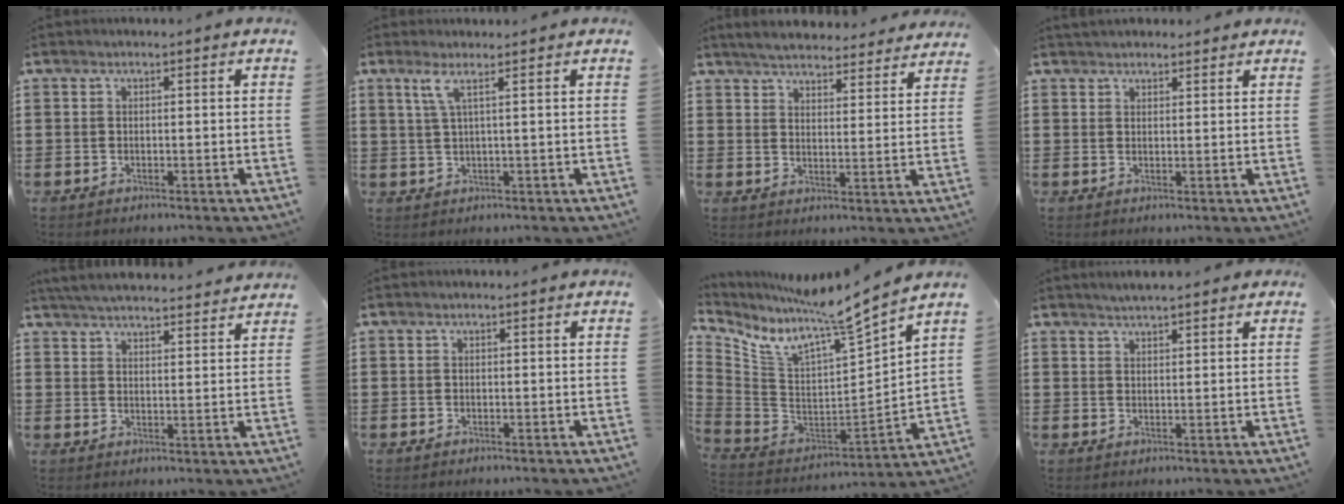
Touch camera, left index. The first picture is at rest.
{"total": 2.6, "force": [1.2, -0.3, 2.3], "torque": [-0.051, -0.005, 0.020]}
{"total": 5.0, "force": [4.9, 0.2, 0.9], "torque": [-0.037, -0.024, 0.086]}
{"total": 2.0, "force": [2.0, 0.4, 0.2], "torque": [-0.009, 0.003, 0.038]}
{"total": 4.6, "force": [4.5, -0.4, 0.8], "torque": [-0.030, -0.022, 0.082]}
{"total": 0.0}
{"total": 7.5, "force": [6.5, 0.0, 3.9], "torque": [-0.108, -0.074, 0.098]}
{"total": 2.3, "force": [2.2, 0.3, 0.6], "torque": [-0.018, 0.002, 0.041]}